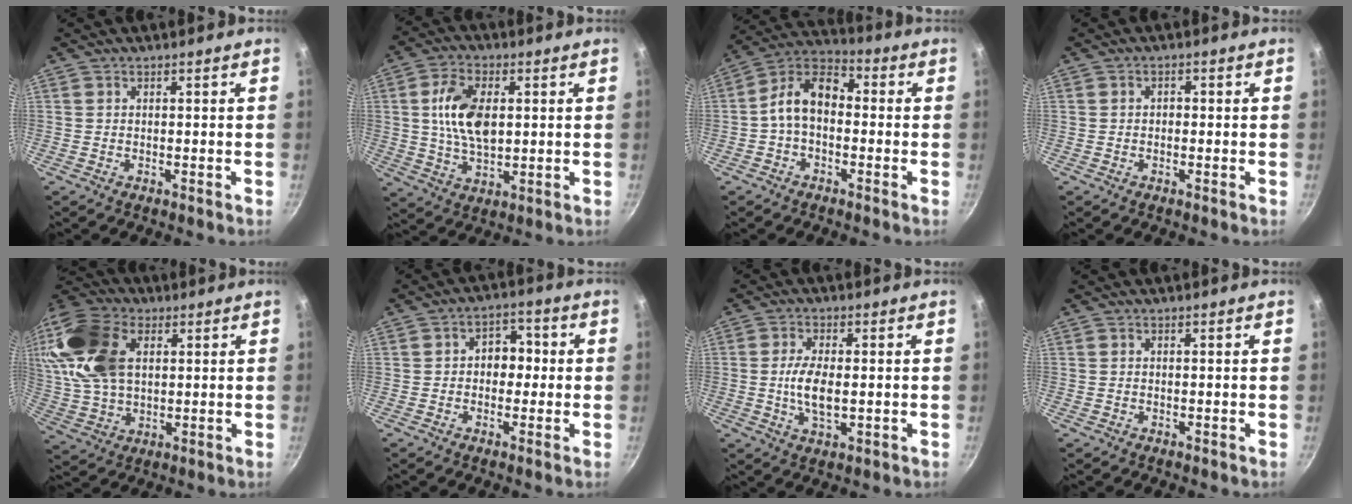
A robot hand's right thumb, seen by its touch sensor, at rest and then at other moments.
{"total": 11.6, "force": [1.9, 6.7, 9.3], "torque": [-0.156, -0.002, 0.033]}
{"total": 9.9, "force": [-1.0, 6.5, 7.4], "torque": [-0.115, 0.041, -0.039]}
{"total": 1.3, "force": [-0.1, 1.0, 0.8], "torque": [-0.011, 0.006, -0.004]}
{"total": 19.3, "force": [5.3, 12.2, 14.0], "torque": [-0.277, 0.004, 0.100]}
{"total": 6.2, "force": [0.0, 4.7, 4.0], "torque": [-0.010, 0.015, -0.009]}
{"total": 6.8, "force": [-0.4, 3.1, 6.0], "torque": [-0.122, -0.001, -0.007]}
{"total": 0.0}